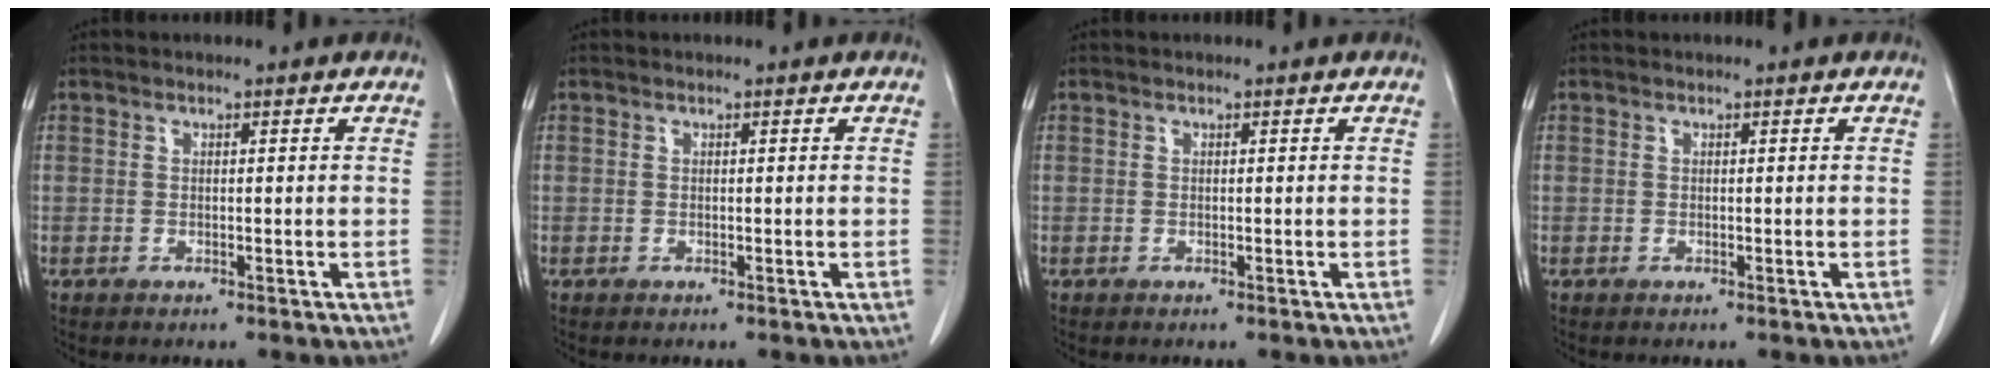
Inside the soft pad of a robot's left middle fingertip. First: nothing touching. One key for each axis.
{"total": 0.0}
{"total": 0.0}
{"total": 0.0}